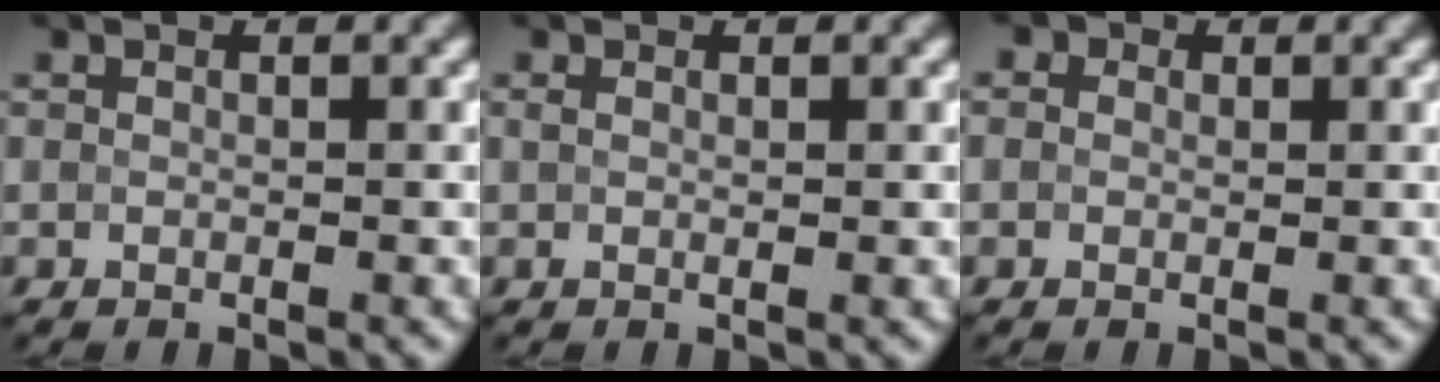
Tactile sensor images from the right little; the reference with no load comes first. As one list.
[{"total": 0.7, "force": [0.2, 0.3, 0.6], "torque": [-0.012, 0.000, 0.003]}, {"total": 1.9, "force": [0.9, 1.4, 0.9], "torque": [-0.009, 0.011, -0.015]}]